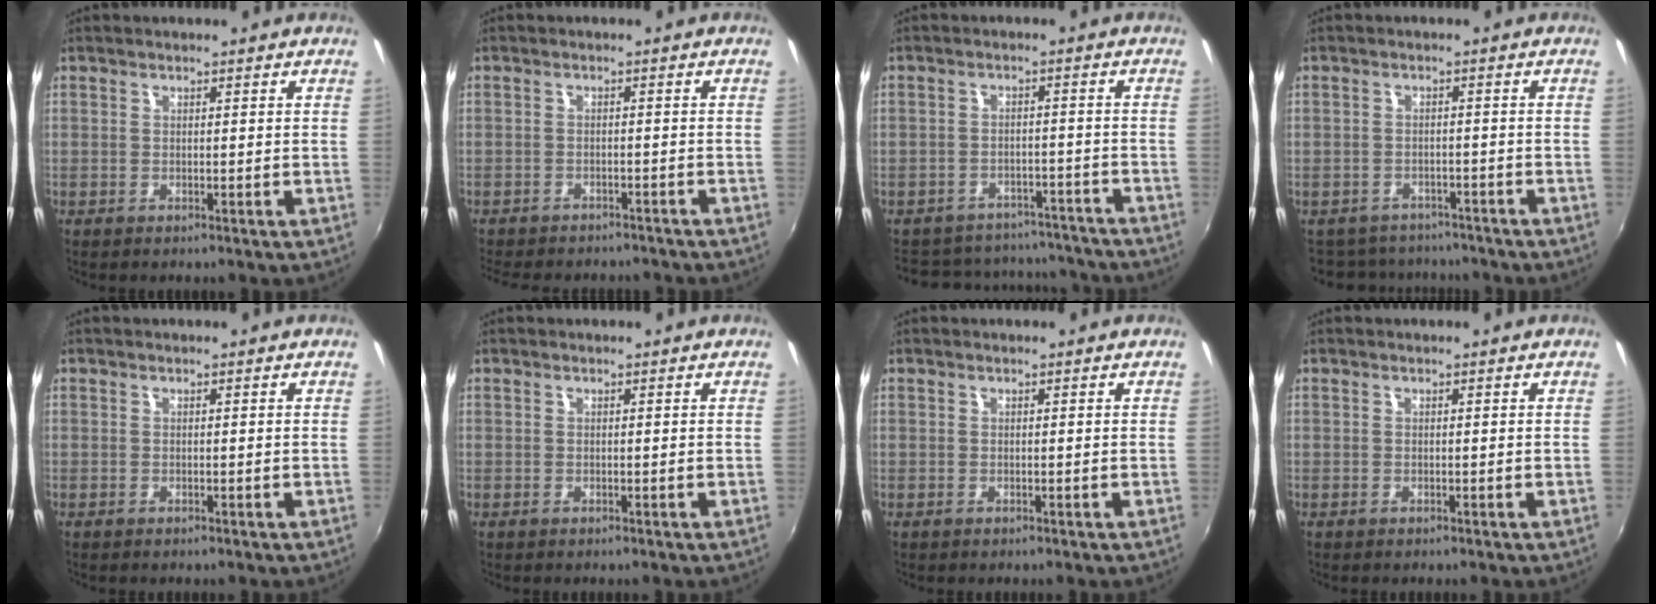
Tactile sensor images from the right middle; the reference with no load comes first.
{"total": 10.0, "force": [-8.8, 3.0, 3.6], "torque": [-0.087, -0.018, -0.125]}
{"total": 16.4, "force": [-14.0, 7.2, 4.4], "torque": [-0.103, 0.044, -0.169]}
{"total": 8.4, "force": [-7.0, 4.4, 1.3], "torque": [-0.039, 0.023, -0.099]}
{"total": 0.0}
{"total": 0.0}
{"total": 0.0}
{"total": 0.0}